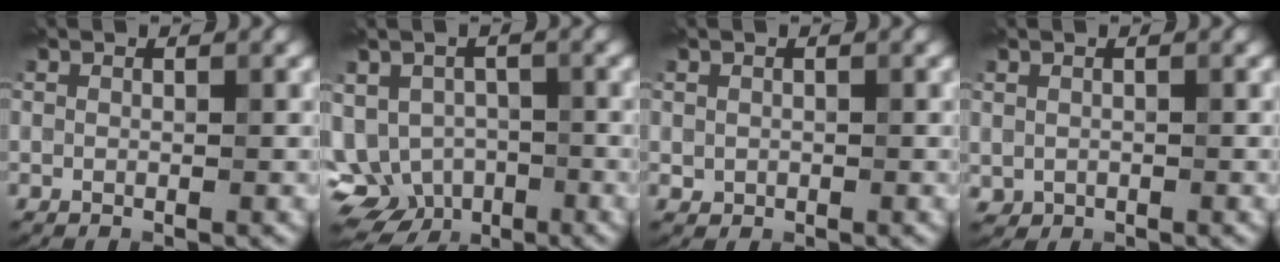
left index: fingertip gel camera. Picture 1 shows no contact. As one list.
[{"total": 8.9, "force": [-4.0, 6.6, 4.4], "torque": [-0.065, -0.015, -0.058]}, {"total": 0.8, "force": [0.0, 0.7, 0.3], "torque": [-0.004, -0.004, 0.001]}, {"total": 0.9, "force": [0.0, 0.9, 0.3], "torque": [-0.006, -0.006, 0.002]}]